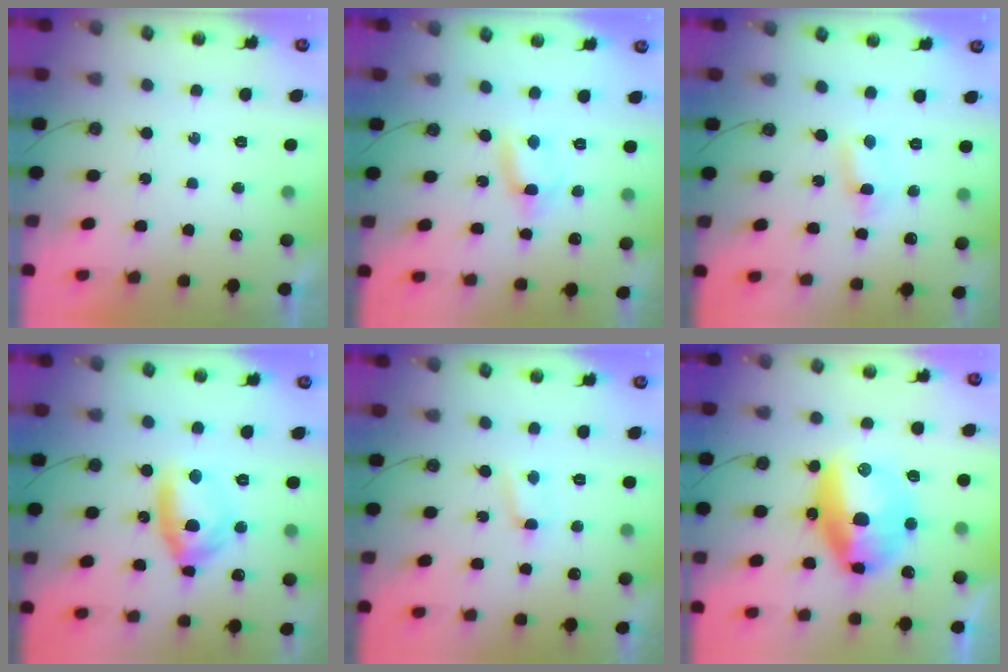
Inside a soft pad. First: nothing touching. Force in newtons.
{"total": 2.2, "press": 2.2, "slide": 0.1}
{"total": 1.2, "press": 1.0, "slide": 0.8}
{"total": 11.2, "press": 11.1, "slide": 1.0}
{"total": 1.6, "press": 1.5, "slide": 0.2}
{"total": 17.5, "press": 16.8, "slide": 5.0}